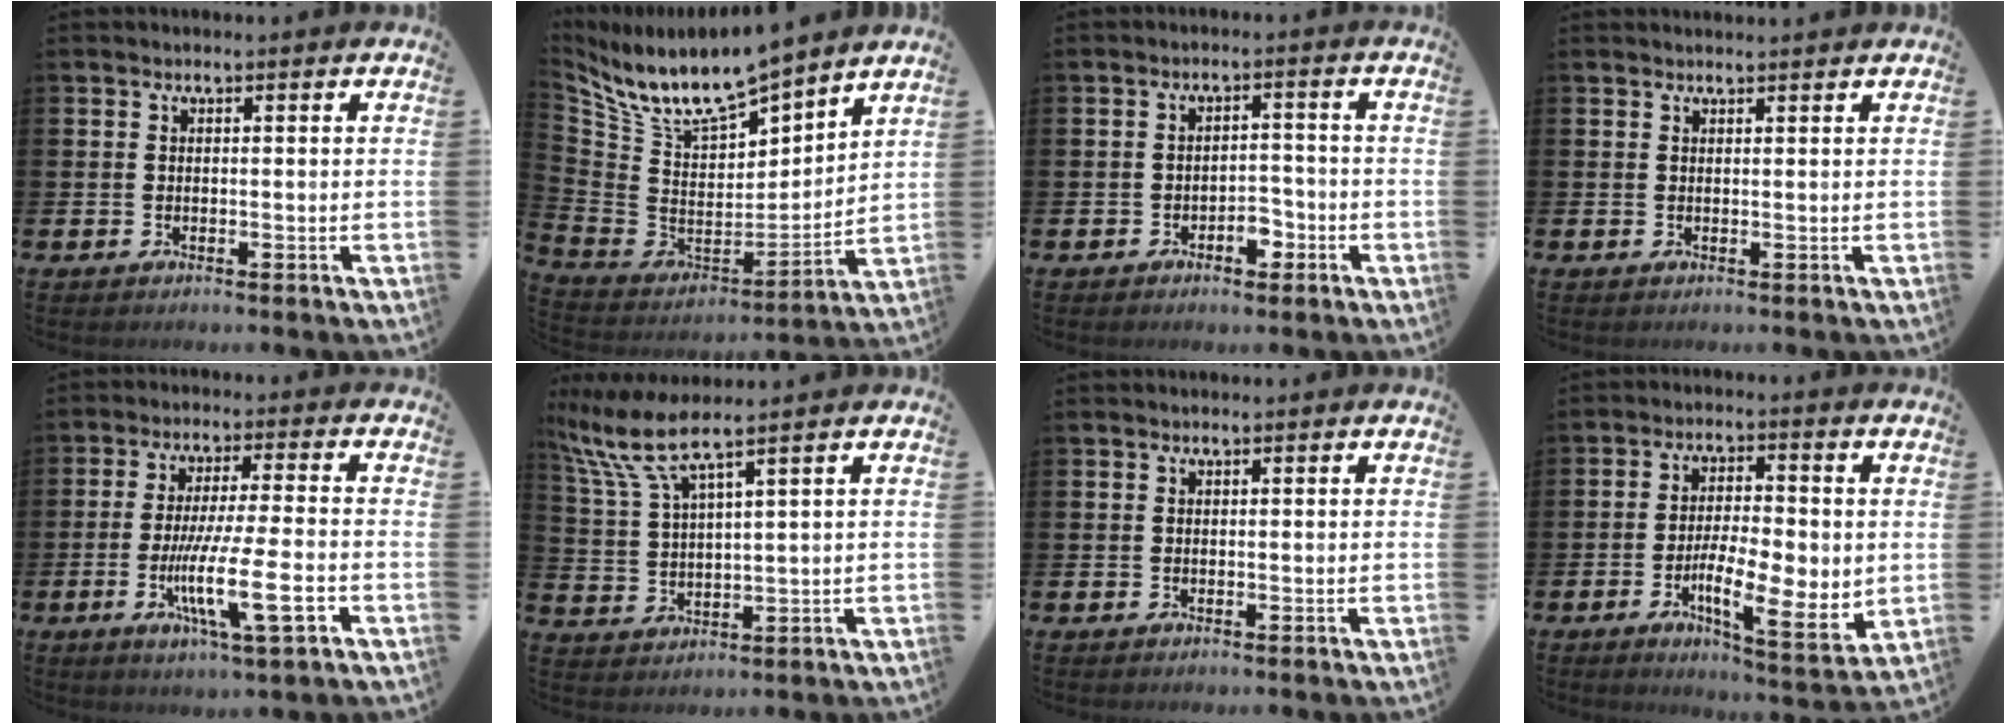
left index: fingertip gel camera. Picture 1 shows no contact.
{"total": 10.5, "force": [9.8, 2.1, 3.3], "torque": [-0.109, -0.076, 0.173]}
{"total": 2.7, "force": [-1.7, 1.5, 1.4], "torque": [-0.021, 0.001, -0.037]}
{"total": 0.8, "force": [0.8, -0.1, 0.0], "torque": [0.006, -0.004, 0.015]}
{"total": 10.3, "force": [-3.4, 1.3, 9.6], "torque": [-0.177, -0.006, -0.060]}
{"total": 7.5, "force": [6.0, 0.9, 4.5], "torque": [-0.107, -0.019, 0.104]}
{"total": 0.0}
{"total": 7.9, "force": [-1.7, 2.2, 7.4], "torque": [-0.112, -0.014, -0.029]}